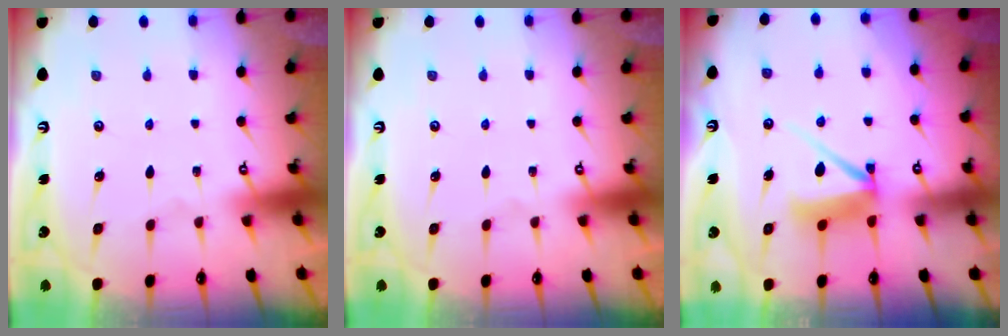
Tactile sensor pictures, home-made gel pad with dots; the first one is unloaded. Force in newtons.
{"total": 0.0}
{"total": 6.9, "press": 6.8, "slide": 0.9}